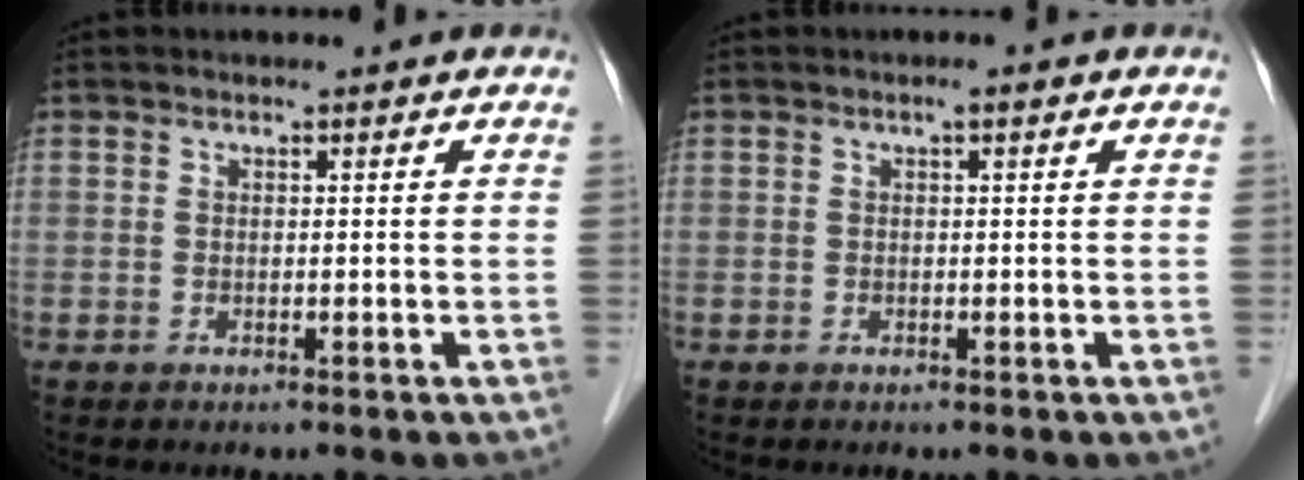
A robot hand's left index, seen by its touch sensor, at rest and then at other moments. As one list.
[{"total": 0.8, "force": [0.3, 0.2, 0.7], "torque": [-0.013, 0.005, 0.002]}]